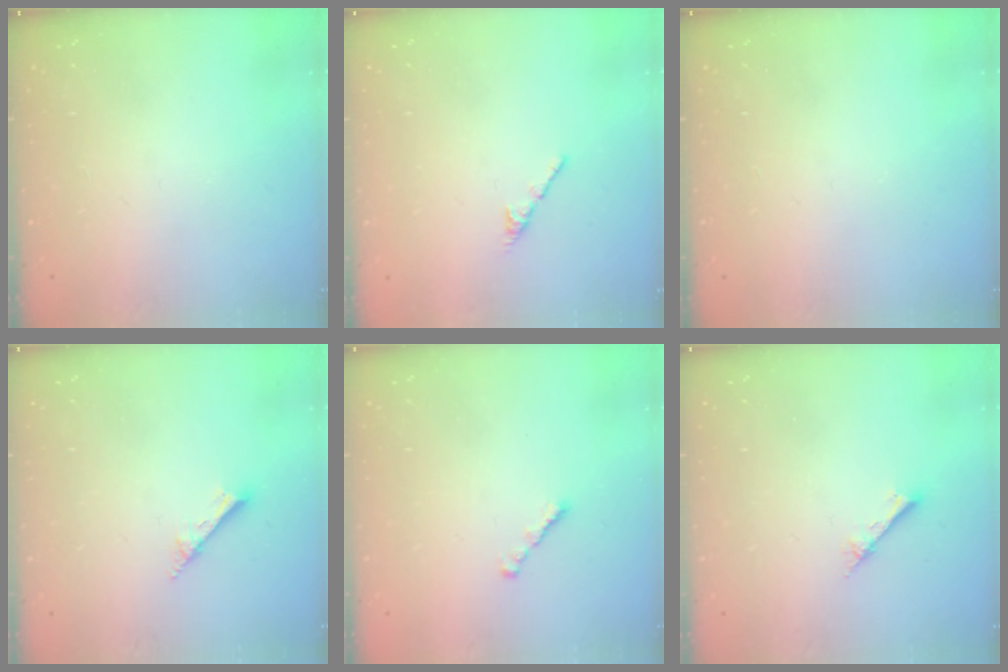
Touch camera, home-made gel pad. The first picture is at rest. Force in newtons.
{"total": 2.7, "press": 2.6, "slide": 0.8}
{"total": 0.0}
{"total": 2.0, "press": 2.0, "slide": 0.1}
{"total": 1.3, "press": 1.2, "slide": 0.5}
{"total": 2.4, "press": 2.4, "slide": 0.3}